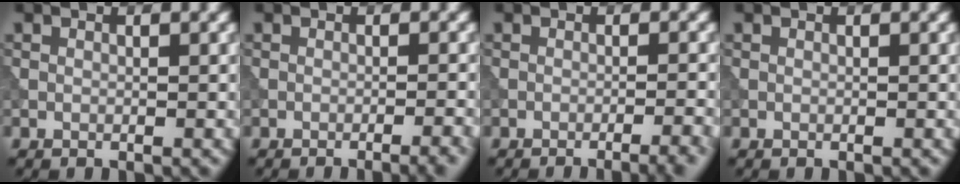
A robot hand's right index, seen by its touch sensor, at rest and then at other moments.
{"total": 3.0, "force": [-2.0, 0.6, 2.1], "torque": [-0.025, 0.016, -0.031]}
{"total": 4.1, "force": [-2.8, 1.0, 2.8], "torque": [-0.027, 0.014, -0.039]}
{"total": 0.0}